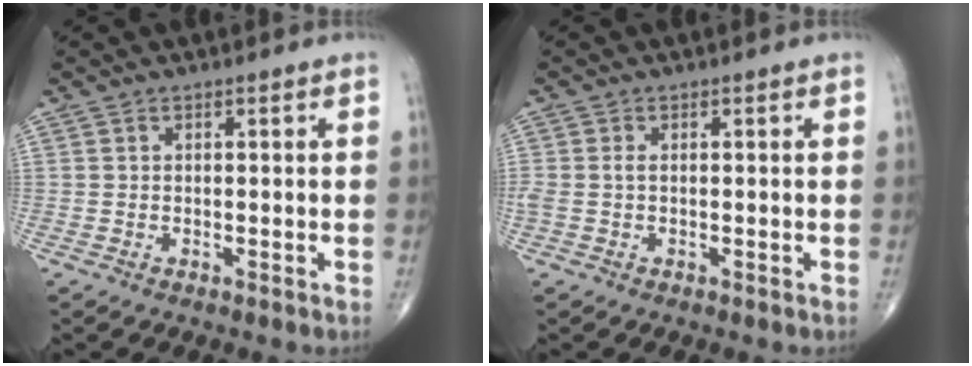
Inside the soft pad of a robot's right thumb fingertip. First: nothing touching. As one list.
[{"total": 1.5, "force": [0.0, 0.8, 1.3], "torque": [-0.036, 0.004, 0.002]}]